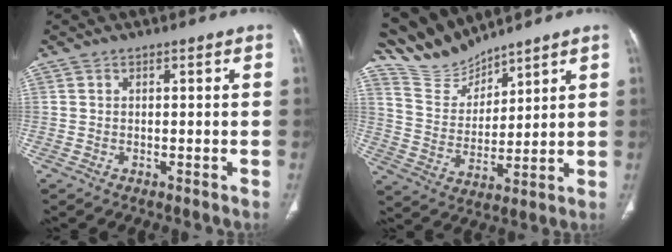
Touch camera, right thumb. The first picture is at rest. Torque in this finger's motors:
{"motor_torque": [0.28, 0.86, 0.71, 1.24, 0.00]}